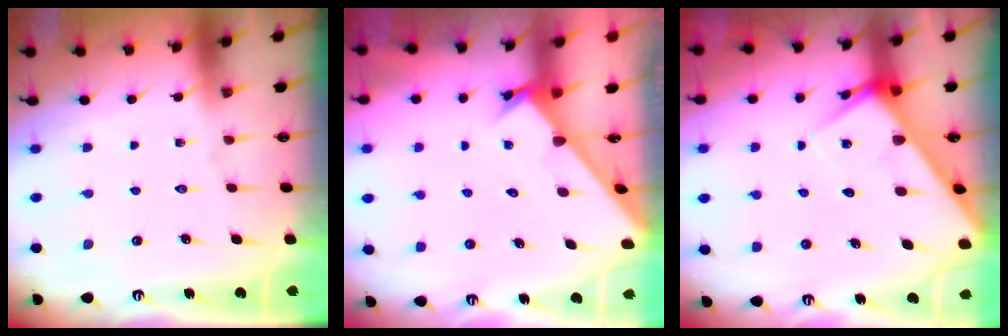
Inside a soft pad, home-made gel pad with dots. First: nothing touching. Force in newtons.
{"total": 2.4, "press": 2.4, "slide": 0.1}
{"total": 6.1, "press": 6.1, "slide": 0.5}